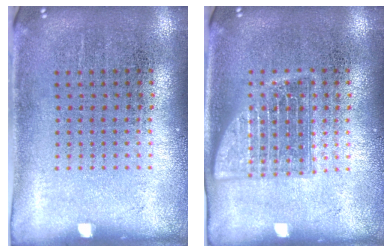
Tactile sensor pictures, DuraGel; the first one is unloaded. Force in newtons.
{"total": 2.3, "press": 2.3, "slide": 0.3}